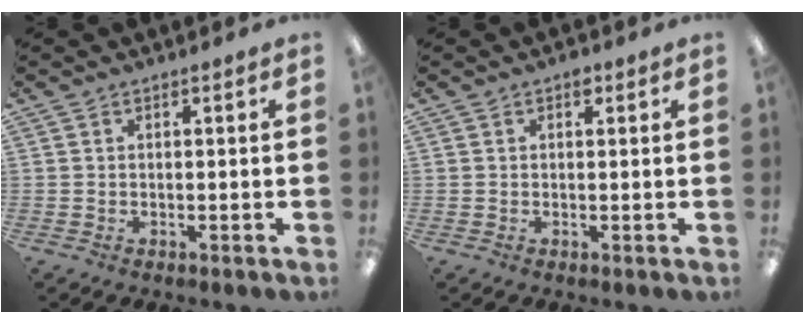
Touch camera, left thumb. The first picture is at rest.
{"total": 1.8, "force": [0.9, 1.0, 1.0], "torque": [-0.006, -0.003, 0.013]}